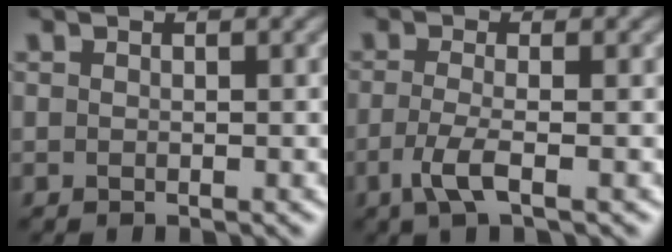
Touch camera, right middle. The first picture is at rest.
{"total": 2.7, "force": [-1.2, 0.6, 2.4], "torque": [-0.056, -0.002, -0.030]}